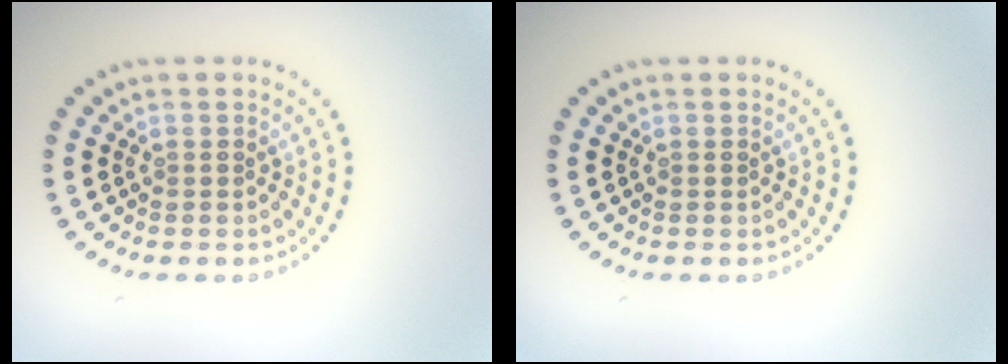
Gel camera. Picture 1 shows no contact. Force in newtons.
{"total": 0.0}